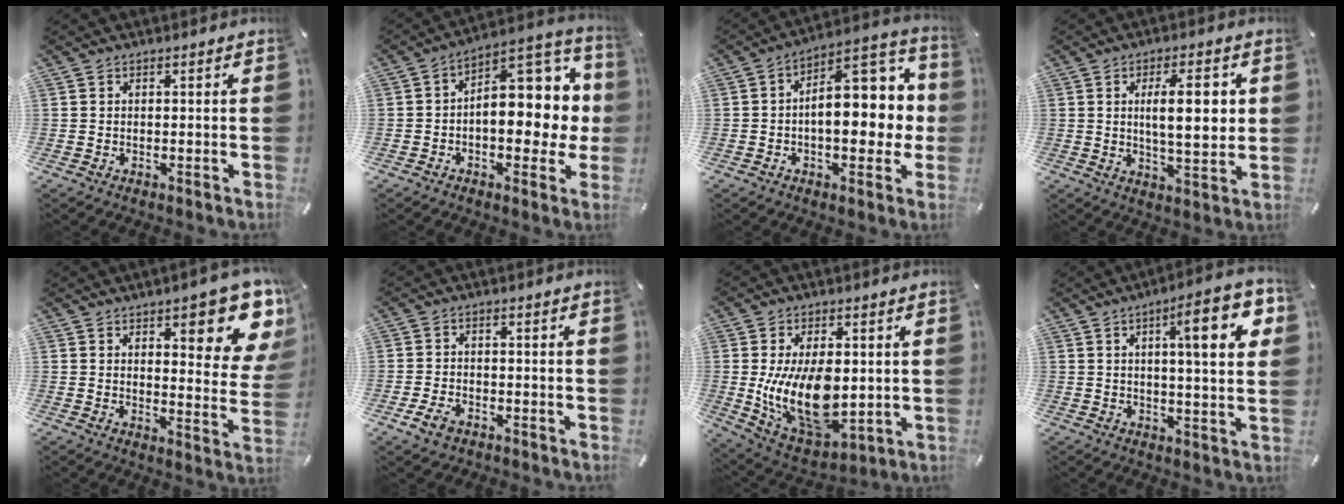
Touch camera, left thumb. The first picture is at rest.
{"total": 14.7, "force": [2.1, 9.4, 11.1], "torque": [-0.128, -0.032, 0.041]}
{"total": 15.5, "force": [1.3, 9.2, 12.5], "torque": [-0.149, -0.020, 0.026]}
{"total": 12.1, "force": [2.2, 4.3, 11.1], "torque": [-0.160, -0.006, 0.027]}
{"total": 13.9, "force": [8.3, 4.9, 10.0], "torque": [-0.106, -0.065, 0.134]}
{"total": 4.0, "force": [-2.0, 2.6, 2.3], "torque": [-0.058, 0.004, -0.041]}
{"total": 17.0, "force": [0.2, 10.1, 13.7], "torque": [-0.251, -0.023, 0.008]}
{"total": 14.8, "force": [5.2, 3.4, 13.4], "torque": [-0.190, -0.016, 0.071]}